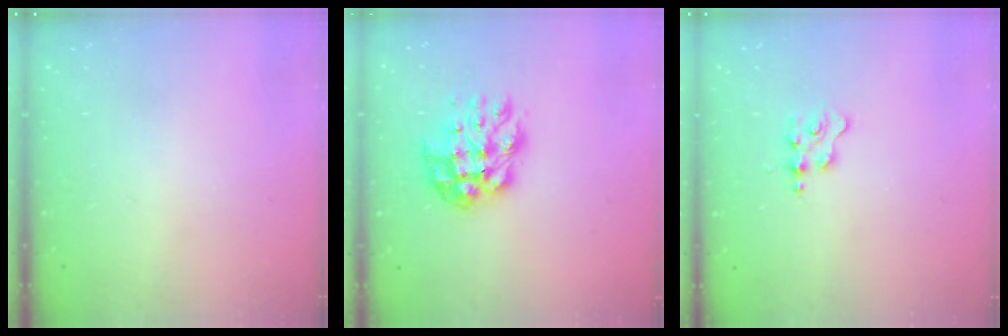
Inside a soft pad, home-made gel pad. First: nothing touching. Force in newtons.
{"total": 11.8, "press": 11.8, "slide": 1.1}
{"total": 2.4, "press": 2.4, "slide": 0.2}